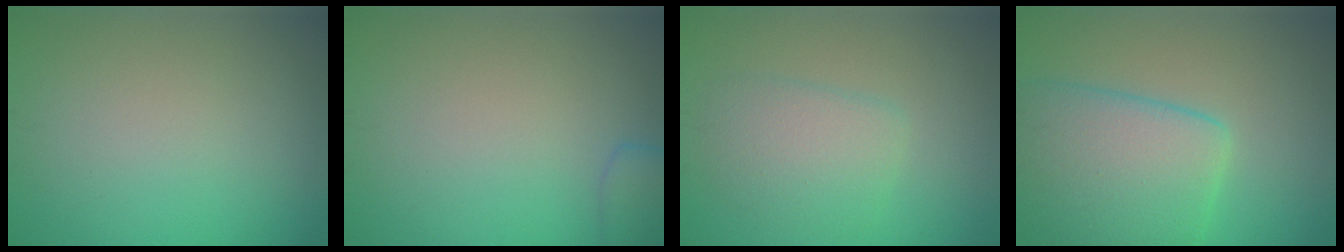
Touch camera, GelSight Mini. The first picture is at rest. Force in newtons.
{"total": 2.2, "press": 2.2, "slide": 0.1}
{"total": 3.4, "press": 3.4, "slide": 0.1}
{"total": 7.9, "press": 7.9, "slide": 0.3}